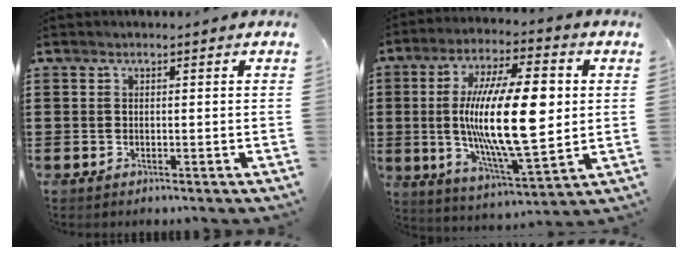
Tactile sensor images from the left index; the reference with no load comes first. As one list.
[{"total": 19.0, "force": [1.8, 6.5, 17.7], "torque": [-0.337, -0.005, 0.025]}]